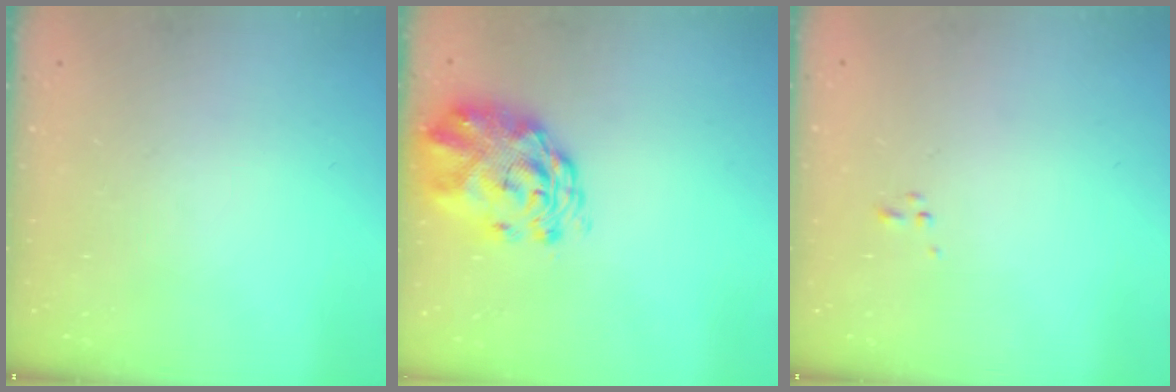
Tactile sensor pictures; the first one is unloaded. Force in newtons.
{"total": 3.5, "press": 3.3, "slide": 1.1}
{"total": 0.6, "press": 0.6, "slide": 0.1}